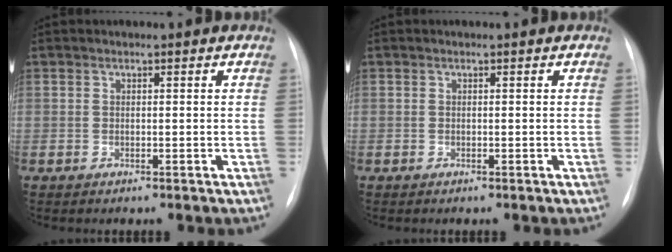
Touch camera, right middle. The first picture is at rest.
{"total": 0.0}